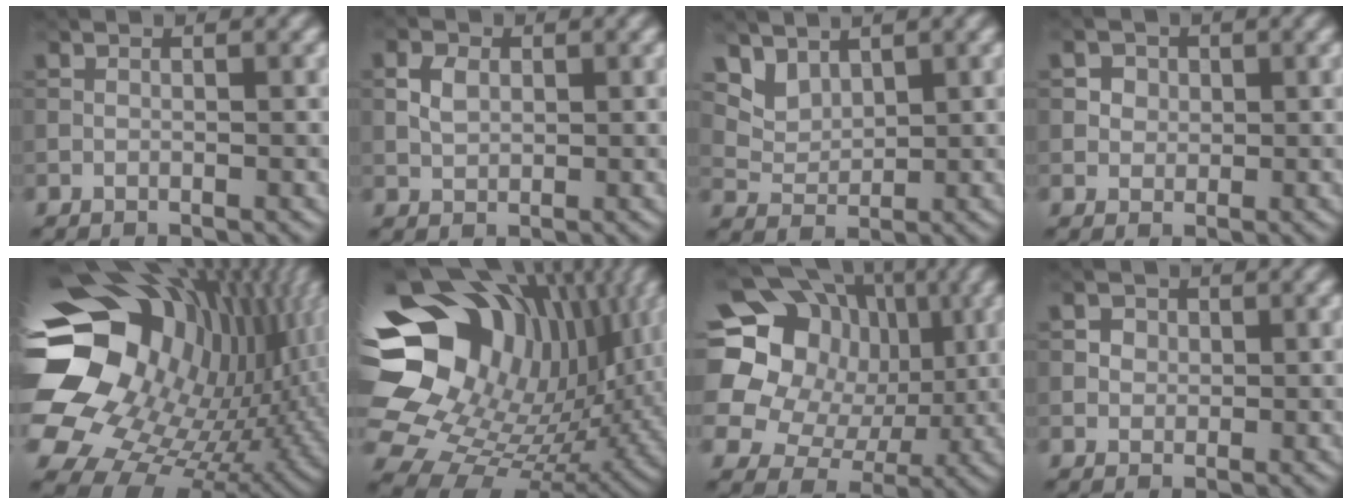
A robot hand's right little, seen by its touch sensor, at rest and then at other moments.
{"total": 1.4, "force": [-0.1, 1.1, 0.9], "torque": [-0.023, 0.002, 0.008]}
{"total": 2.4, "force": [2.1, 1.1, 0.5], "torque": [-0.026, -0.012, 0.065]}
{"total": 2.5, "force": [0.9, 2.1, 1.0], "torque": [-0.027, 0.004, 0.022]}
{"total": 19.7, "force": [2.3, 14.5, 13.2], "torque": [-0.262, -0.027, 0.065]}
{"total": 18.5, "force": [4.8, 13.3, 11.9], "torque": [-0.244, 0.007, 0.109]}
{"total": 16.8, "force": [3.3, 14.9, 7.1], "torque": [-0.183, 0.046, 0.039]}
{"total": 2.0, "force": [0.6, 1.7, 0.8], "torque": [-0.022, 0.005, 0.022]}